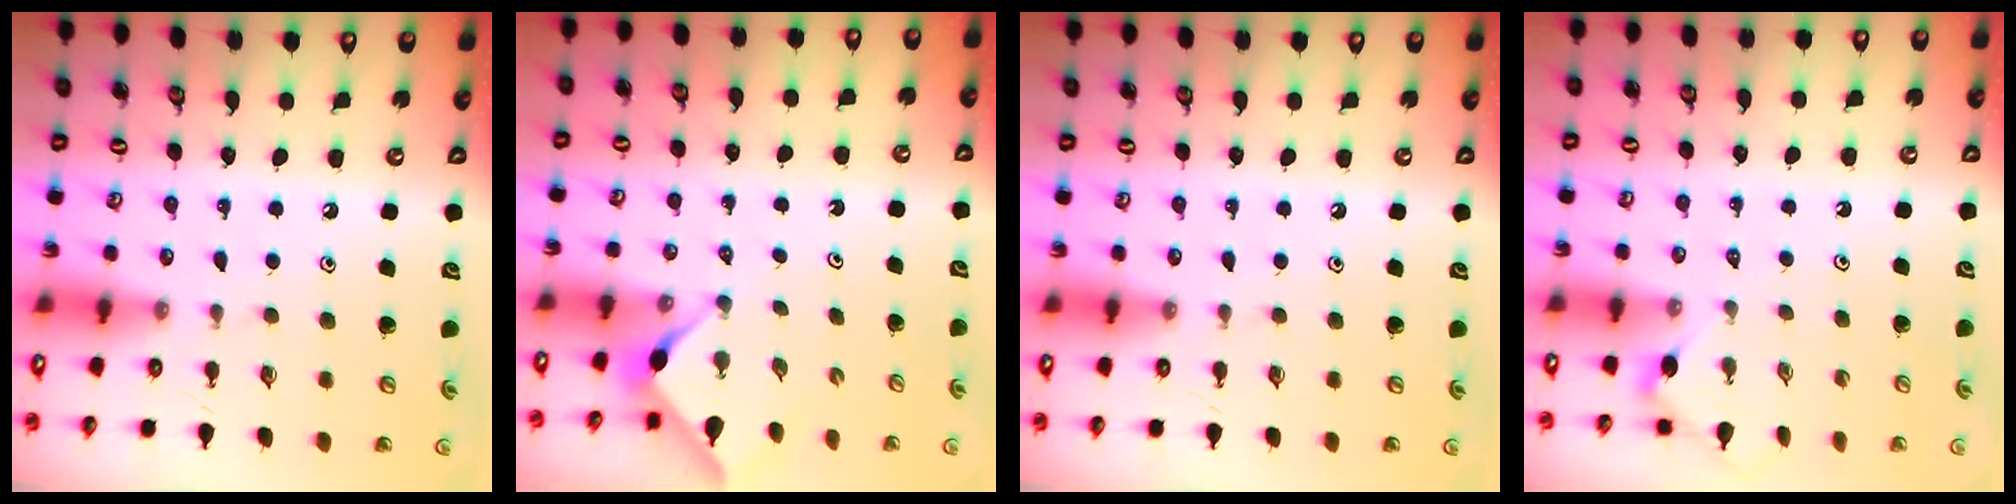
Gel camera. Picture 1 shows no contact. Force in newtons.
{"total": 2.9, "press": 2.9, "slide": 0.3}
{"total": 0.0}
{"total": 1.1, "press": 1.1, "slide": 0.3}